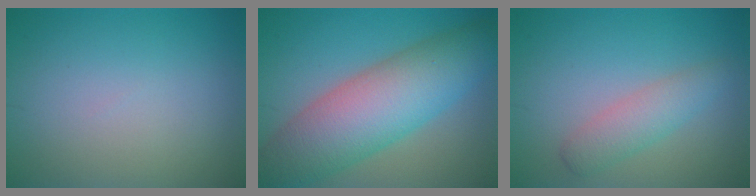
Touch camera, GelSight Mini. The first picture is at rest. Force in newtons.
{"total": 10.2, "press": 10.2, "slide": 0.3}
{"total": 2.8, "press": 2.8, "slide": 0.1}